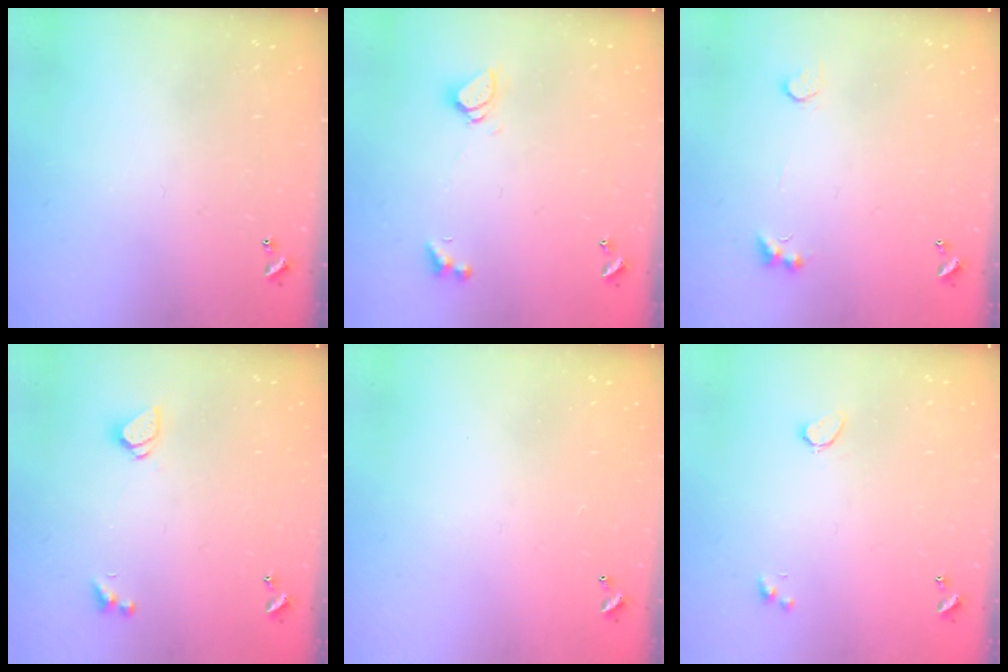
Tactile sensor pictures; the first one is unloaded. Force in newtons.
{"total": 1.6, "press": 1.5, "slide": 0.4}
{"total": 1.4, "press": 1.1, "slide": 0.9}
{"total": 1.5, "press": 1.4, "slide": 0.5}
{"total": 2.9, "press": 2.9, "slide": 0.1}
{"total": 0.6, "press": 0.4, "slide": 0.5}